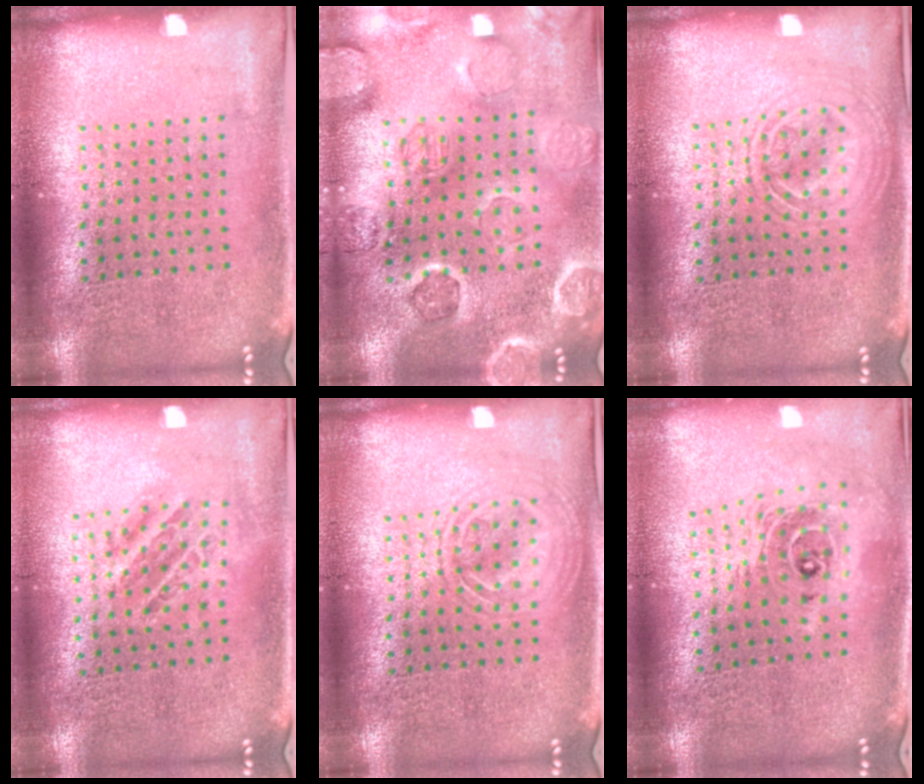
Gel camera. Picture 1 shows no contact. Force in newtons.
{"total": 2.1, "press": 2.1, "slide": 0.1}
{"total": 1.3, "press": 1.3, "slide": 0.2}
{"total": 1.0, "press": 1.0, "slide": 0.4}
{"total": 1.2, "press": 1.2, "slide": 0.1}
{"total": 2.0, "press": 1.6, "slide": 1.3}